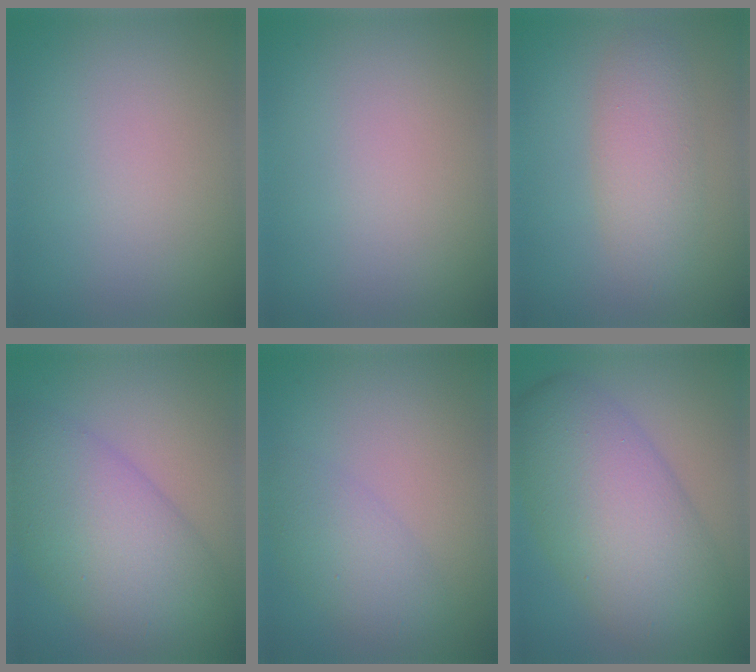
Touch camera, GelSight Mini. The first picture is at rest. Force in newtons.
{"total": 0.0}
{"total": 3.5, "press": 3.5, "slide": 0.1}
{"total": 8.8, "press": 8.8, "slide": 0.2}
{"total": 3.2, "press": 3.2, "slide": 0.2}
{"total": 10.1, "press": 10.1, "slide": 0.5}